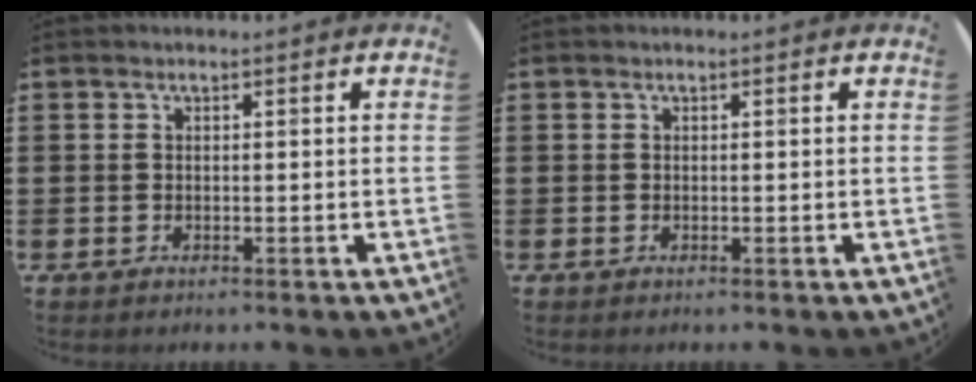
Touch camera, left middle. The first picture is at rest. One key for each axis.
{"total": 0.0}